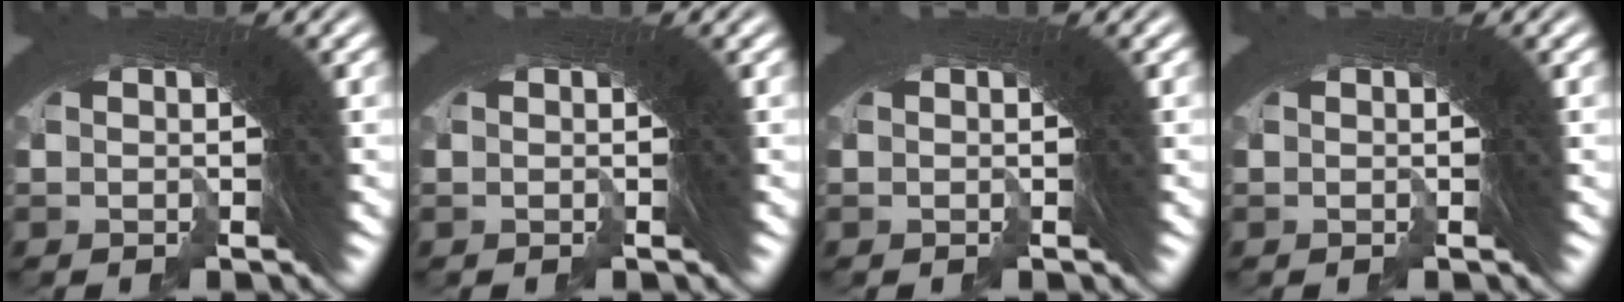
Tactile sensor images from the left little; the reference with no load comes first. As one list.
[{"total": 0.0}, {"total": 0.0}, {"total": 0.0}]